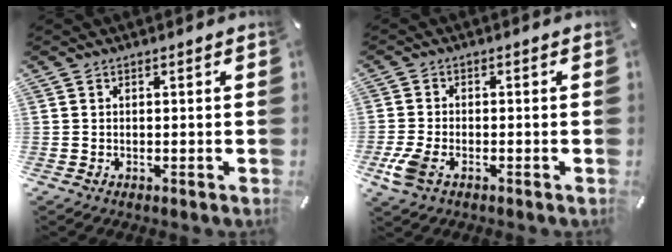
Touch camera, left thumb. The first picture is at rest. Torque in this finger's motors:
{"motor_torque": [0.14, 0.25, 0.03, 0.03, 0.08]}